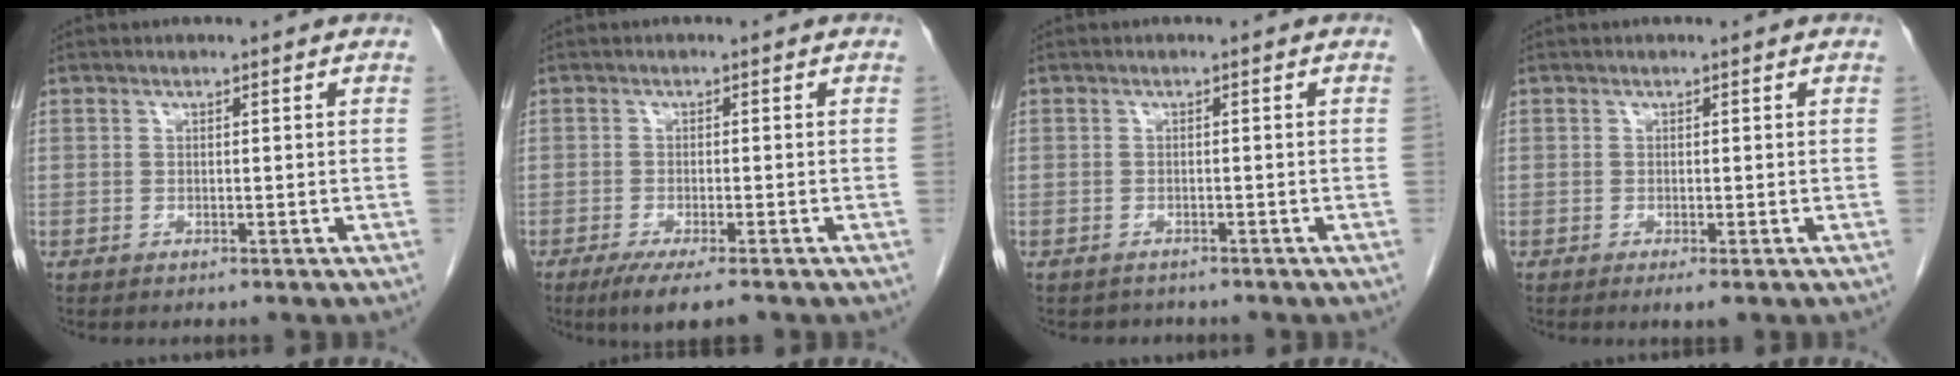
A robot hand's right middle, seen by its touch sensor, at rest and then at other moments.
{"total": 5.4, "force": [-3.8, 0.4, 3.8], "torque": [-0.062, -0.016, -0.060]}
{"total": 1.4, "force": [-1.2, 0.5, -0.2], "torque": [-0.006, -0.002, -0.020]}
{"total": 1.3, "force": [-0.7, 0.1, 1.1], "torque": [-0.017, -0.005, -0.010]}